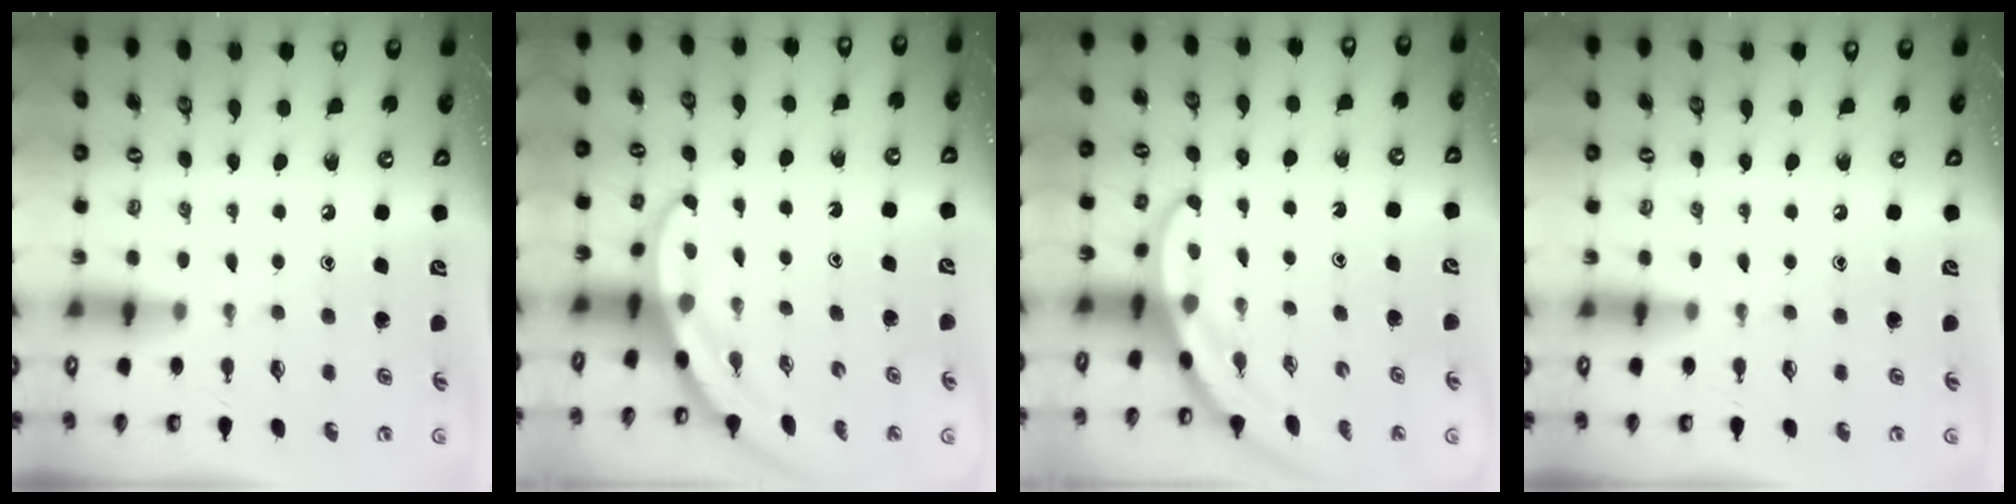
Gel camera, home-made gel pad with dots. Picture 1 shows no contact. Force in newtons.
{"total": 3.2, "press": 3.2, "slide": 0.2}
{"total": 3.3, "press": 3.3, "slide": 0.2}
{"total": 0.0}